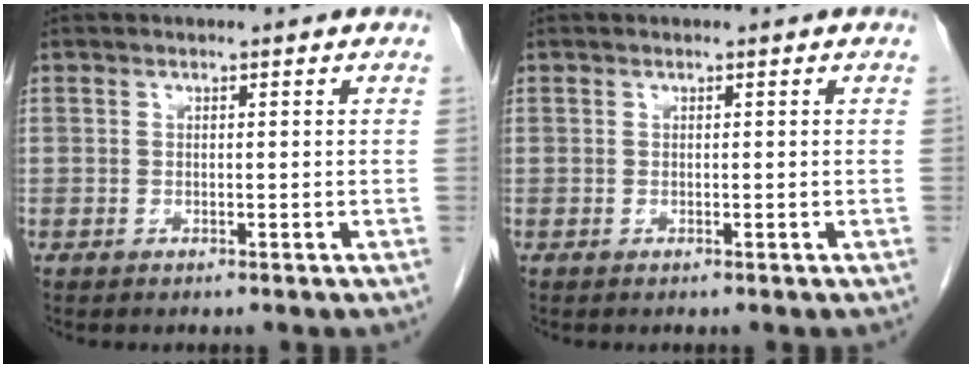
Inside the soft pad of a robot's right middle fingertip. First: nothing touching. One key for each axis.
{"total": 0.0}